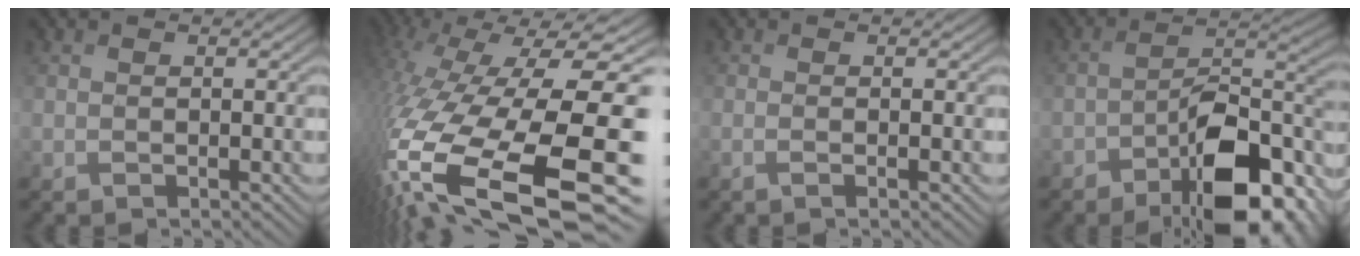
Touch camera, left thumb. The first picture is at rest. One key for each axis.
{"total": 18.6, "fx": -7.3, "fy": 8.7, "fz": 14.7, "tx": -0.323, "ty": -0.056, "tz": -0.085}
{"total": 1.0, "fx": -0.3, "fy": -0.4, "fz": 0.9, "tx": -0.022, "ty": 0.002, "tz": -0.006}
{"total": 14.0, "fx": -7.8, "fy": 6.2, "fz": 9.8, "tx": -0.154, "ty": -0.012, "tz": -0.131}